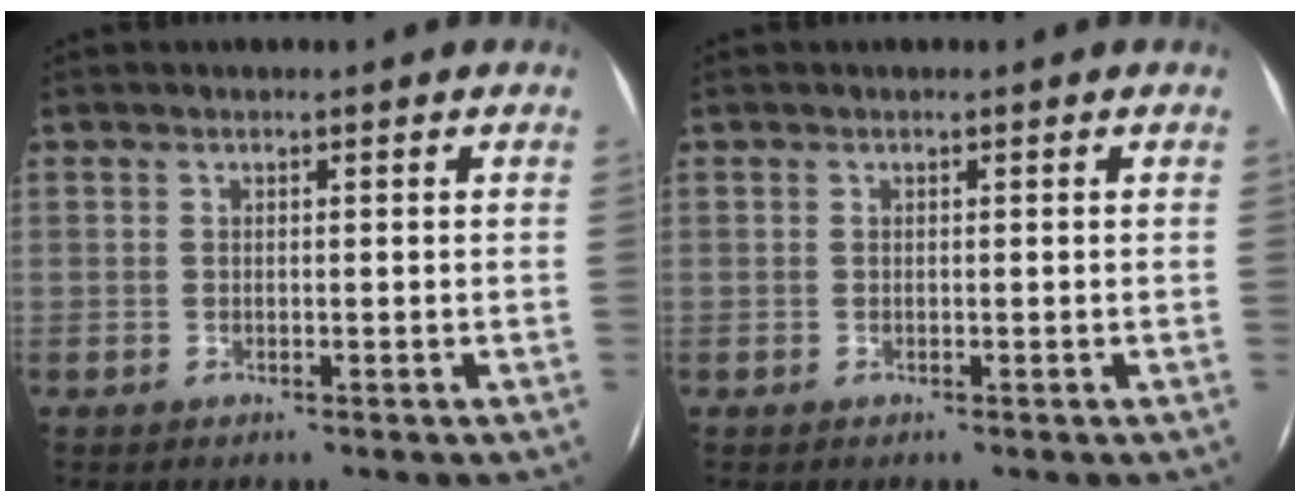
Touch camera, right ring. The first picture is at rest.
{"total": 0.0}